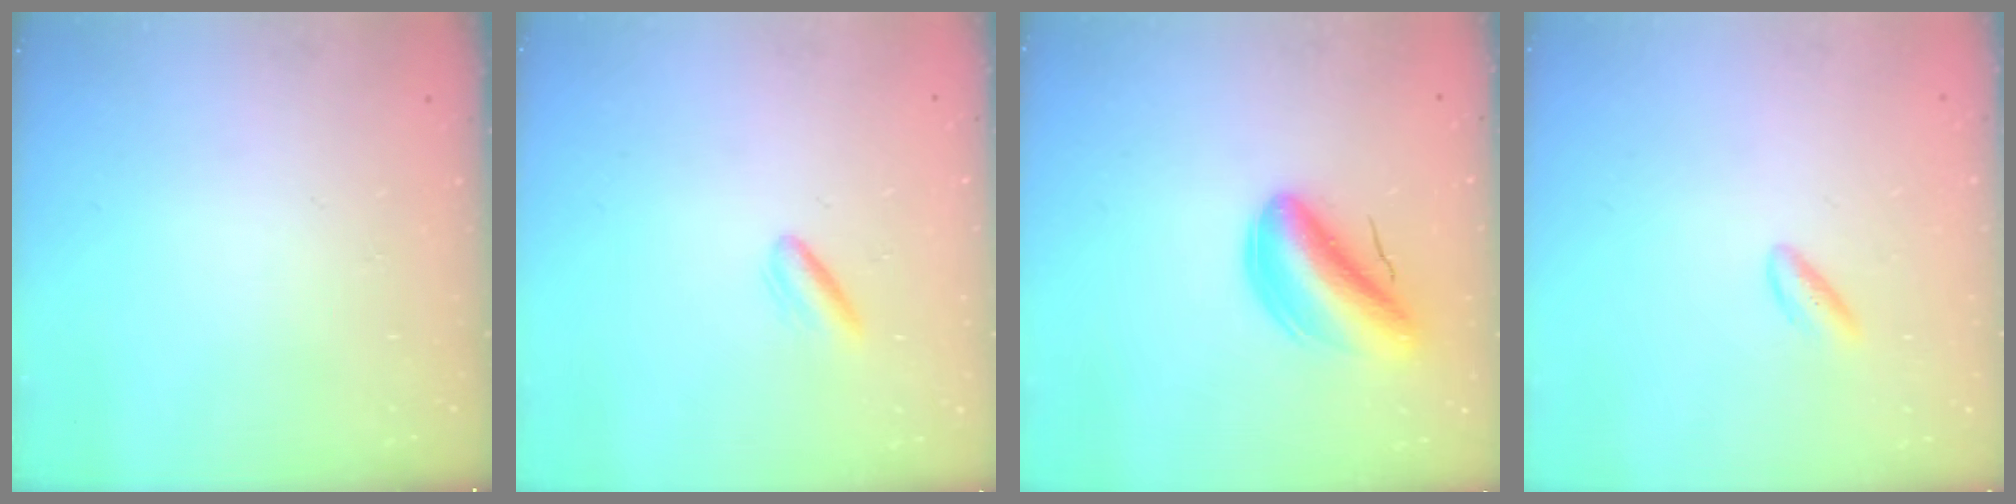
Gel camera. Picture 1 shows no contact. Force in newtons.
{"total": 2.5, "press": 2.4, "slide": 0.9}
{"total": 11.7, "press": 11.1, "slide": 3.6}
{"total": 2.8, "press": 2.5, "slide": 1.2}